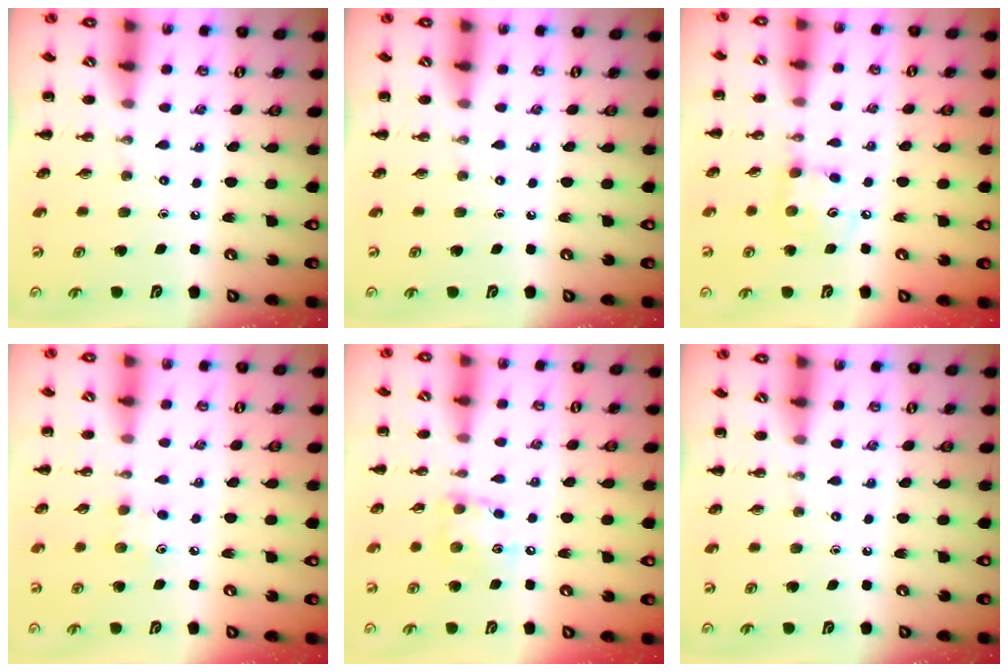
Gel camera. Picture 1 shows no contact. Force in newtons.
{"total": 0.0}
{"total": 6.0, "press": 6.0, "slide": 0.5}
{"total": 5.3, "press": 5.1, "slide": 1.6}
{"total": 8.9, "press": 8.9, "slide": 0.6}
{"total": 0.0}